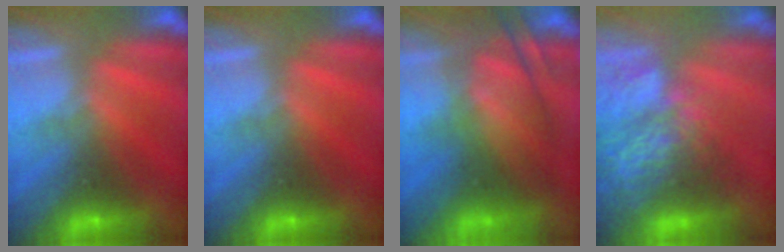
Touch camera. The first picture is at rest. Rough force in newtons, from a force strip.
{"total": 0.0}
{"total": 7.3}
{"total": 9.6}